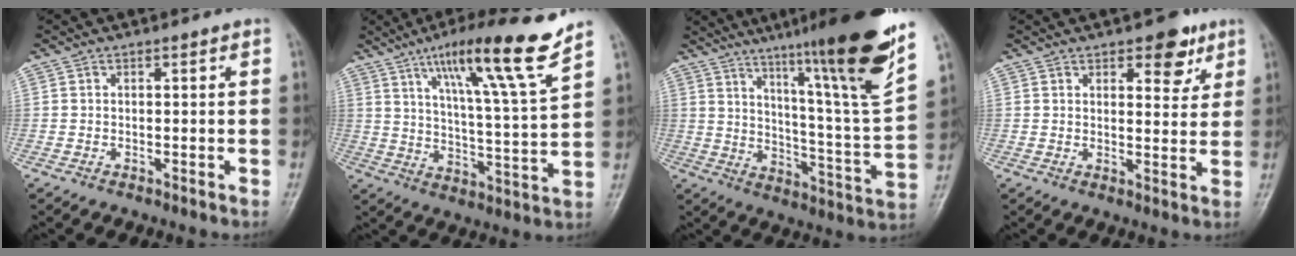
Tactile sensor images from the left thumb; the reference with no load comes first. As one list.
[{"total": 16.5, "force": [11.0, 0.3, 12.4], "torque": [-0.190, -0.055, 0.174]}, {"total": 23.6, "force": [15.8, 0.8, 17.6], "torque": [-0.239, -0.080, 0.238]}, {"total": 6.8, "force": [4.0, 3.4, 4.3], "torque": [-0.026, -0.018, 0.050]}]